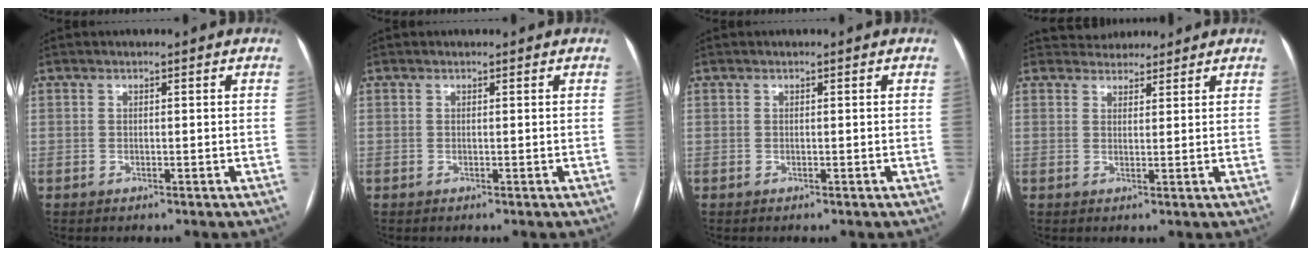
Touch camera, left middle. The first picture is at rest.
{"total": 0.0}
{"total": 0.0}
{"total": 4.3, "force": [4.0, 1.7, 0.1], "torque": [0.002, 0.018, 0.058]}